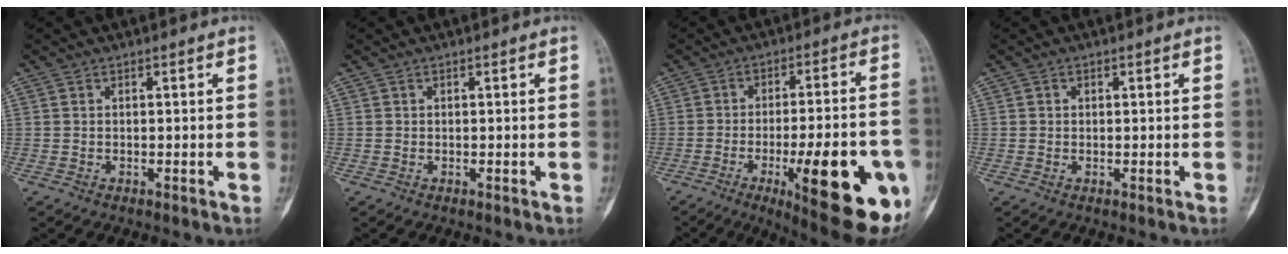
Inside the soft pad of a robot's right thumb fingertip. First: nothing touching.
{"total": 0.0}
{"total": 23.3, "force": [-8.0, 6.3, 21.0], "torque": [-0.237, 0.004, -0.096]}
{"total": 0.6, "force": [0.2, 0.6, 0.2], "torque": [0.000, 0.001, 0.003]}